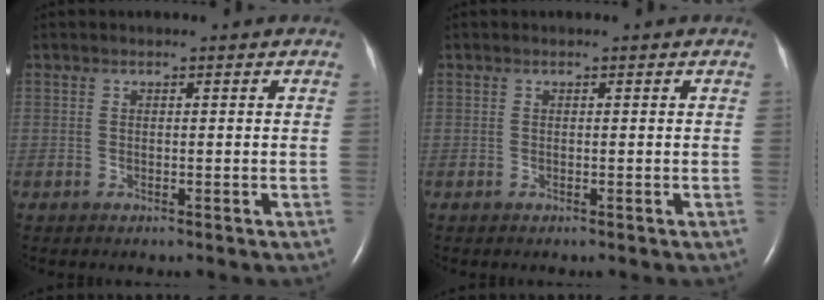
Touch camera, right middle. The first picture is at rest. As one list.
[{"total": 0.0}]